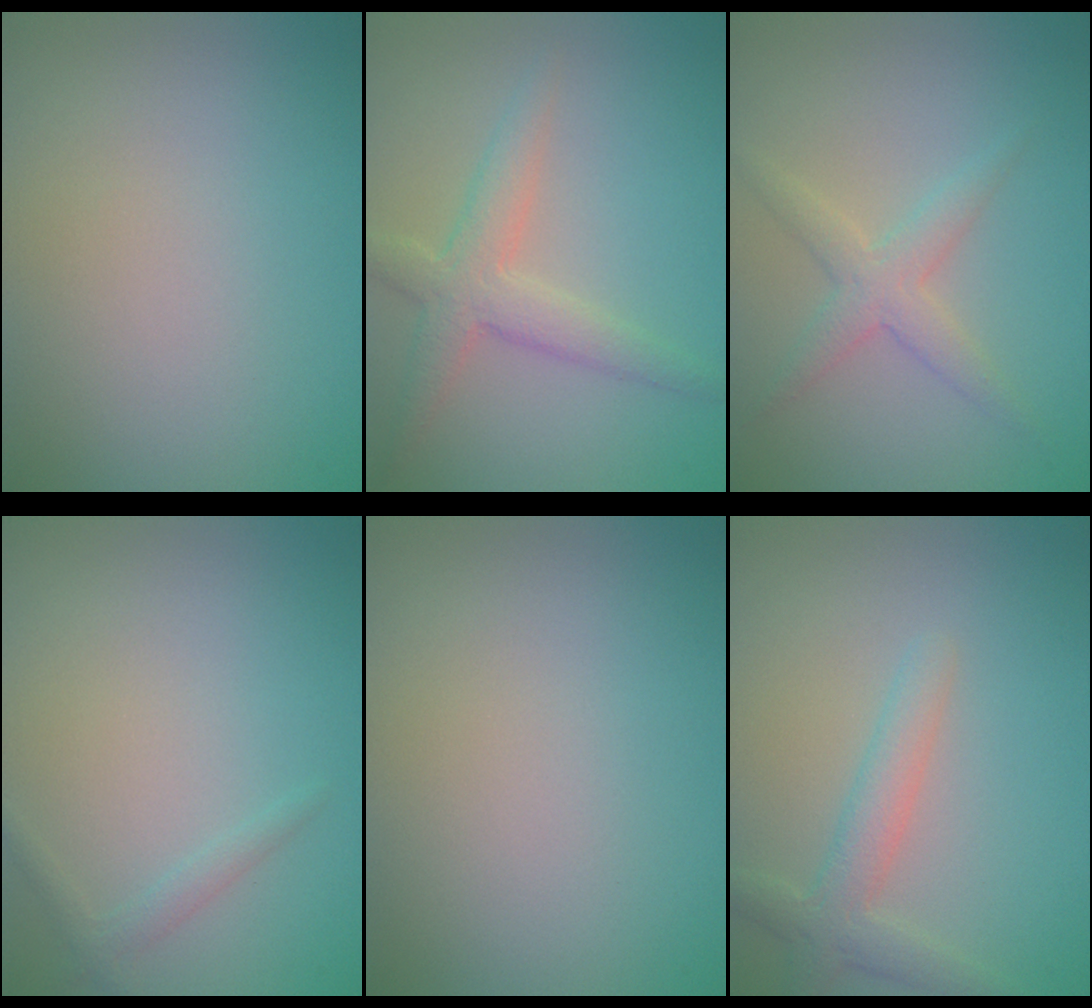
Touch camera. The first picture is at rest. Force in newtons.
{"total": 3.5, "press": 3.5, "slide": 0.3}
{"total": 2.4, "press": 2.4, "slide": 0.1}
{"total": 1.1, "press": 1.1, "slide": 0.0}
{"total": 0.0}
{"total": 2.8, "press": 2.8, "slide": 0.3}